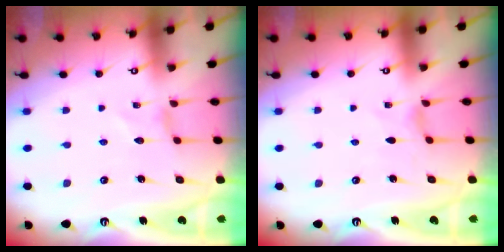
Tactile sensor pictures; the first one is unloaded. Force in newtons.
{"total": 0.0}